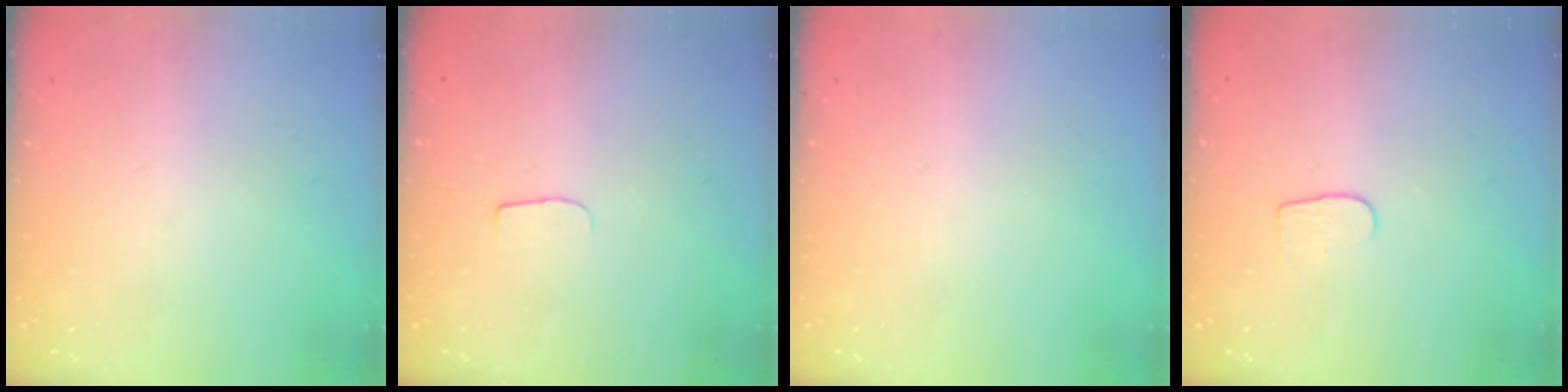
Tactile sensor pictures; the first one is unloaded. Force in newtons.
{"total": 4.5, "press": 4.4, "slide": 0.5}
{"total": 0.0}
{"total": 3.9, "press": 3.9, "slide": 0.4}